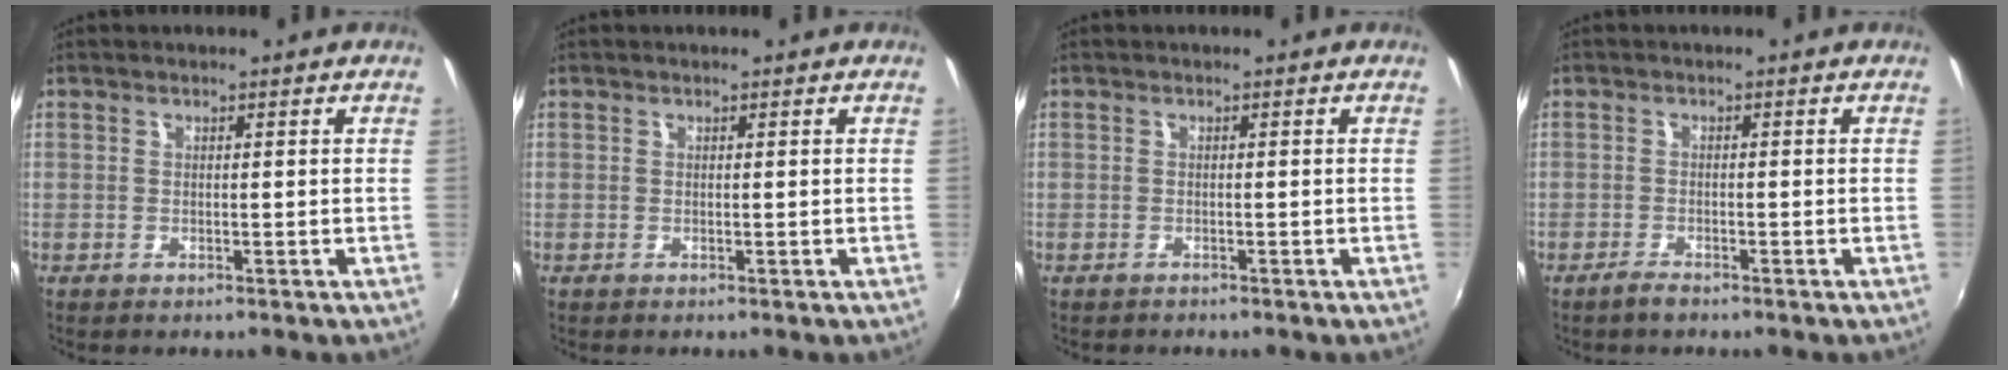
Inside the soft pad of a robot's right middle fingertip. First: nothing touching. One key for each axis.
{"total": 0.0}
{"total": 0.8, "fx": -0.8, "fy": 0.4, "fz": 0.1, "tx": -0.006, "ty": -0.002, "tz": -0.012}
{"total": 2.0, "fx": -1.8, "fy": 0.6, "fz": 0.8, "tx": -0.023, "ty": -0.004, "tz": -0.035}